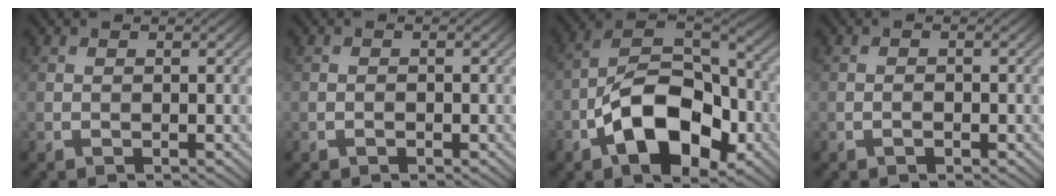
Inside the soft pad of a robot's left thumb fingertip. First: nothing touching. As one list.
[{"total": 0.6, "force": [-0.4, 0.2, 0.4], "torque": [-0.005, 0.001, -0.006]}, {"total": 14.2, "force": [-5.8, 7.5, 10.5], "torque": [-0.189, -0.006, -0.120]}, {"total": 0.9, "force": [-0.5, 0.3, 0.6], "torque": [-0.009, 0.001, -0.009]}]